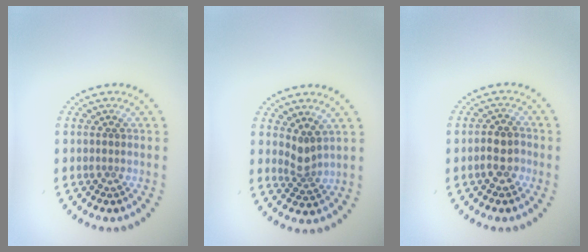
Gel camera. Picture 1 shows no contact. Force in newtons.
{"total": 2.0, "press": 1.4, "slide": 1.5}
{"total": 2.5, "press": 2.3, "slide": 1.1}